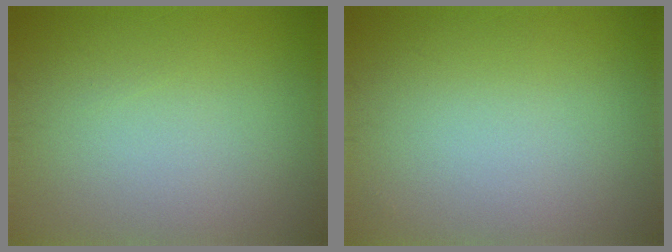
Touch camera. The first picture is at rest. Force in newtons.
{"total": 0.0}